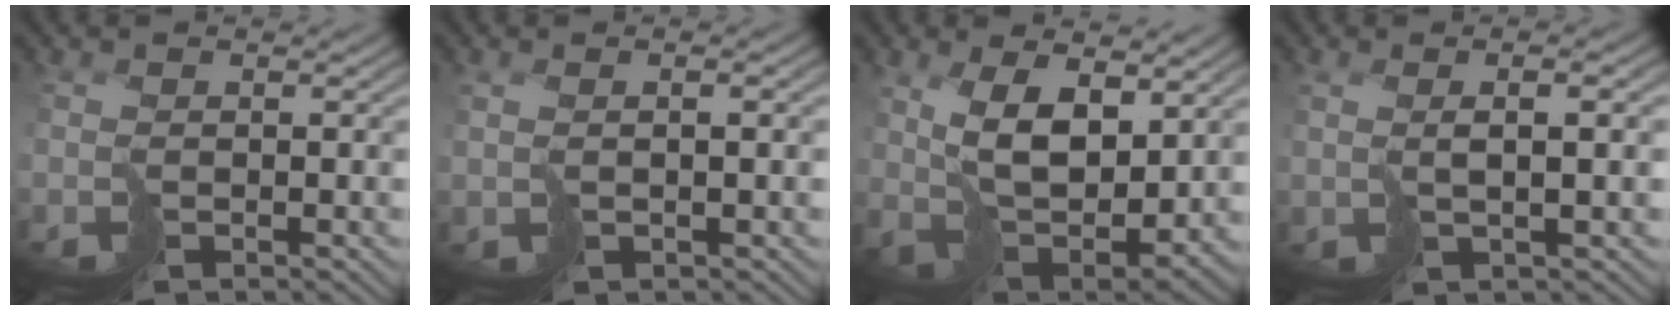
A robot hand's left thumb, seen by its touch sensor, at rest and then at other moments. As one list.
[{"total": 2.5, "force": [0.8, 0.5, 2.4], "torque": [-0.056, -0.005, 0.024]}, {"total": 10.1, "force": [5.0, 4.0, 7.8], "torque": [-0.168, -0.007, 0.103]}, {"total": 4.1, "force": [1.9, 0.2, 3.6], "torque": [-0.068, 0.008, 0.039]}]